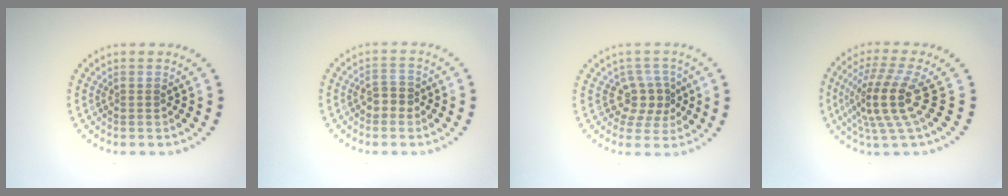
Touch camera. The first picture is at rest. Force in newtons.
{"total": 1.8, "press": 1.8, "slide": 0.5}
{"total": 2.8, "press": 2.2, "slide": 1.7}
{"total": 5.1, "press": 3.7, "slide": 3.5}